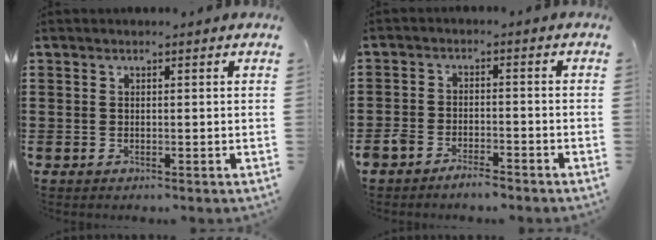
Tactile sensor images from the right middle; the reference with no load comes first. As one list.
[{"total": 3.3, "force": [-3.1, 0.9, 0.8], "torque": [-0.024, 0.004, -0.063]}]